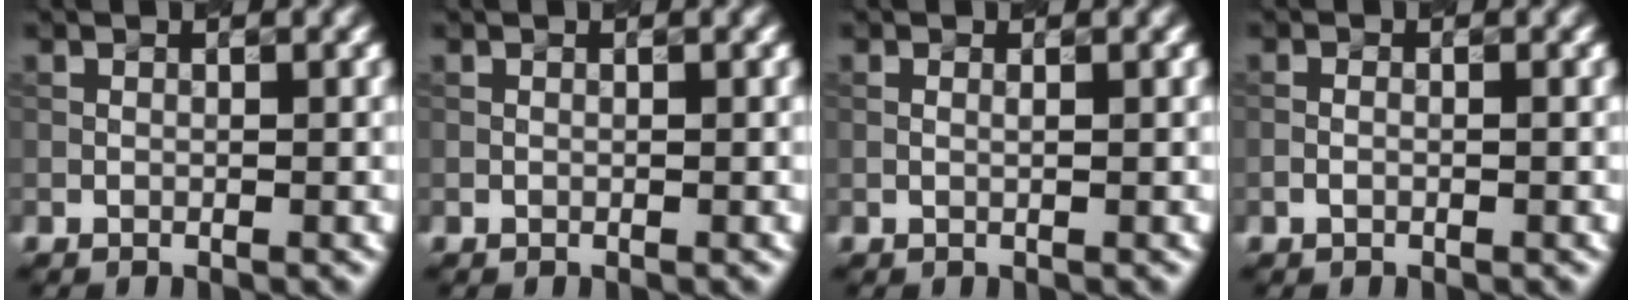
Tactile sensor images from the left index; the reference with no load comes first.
{"total": 0.0}
{"total": 0.5, "force": [0.2, 0.1, 0.5], "torque": [-0.013, -0.002, -0.002]}
{"total": 0.7, "force": [-0.3, 0.3, 0.6], "torque": [-0.013, -0.001, -0.006]}